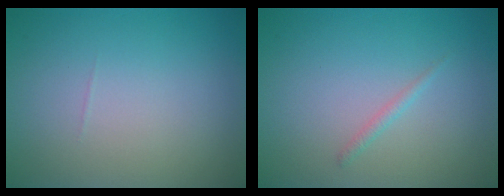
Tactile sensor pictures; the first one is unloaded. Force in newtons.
{"total": 0.7, "press": 0.7, "slide": 0.0}